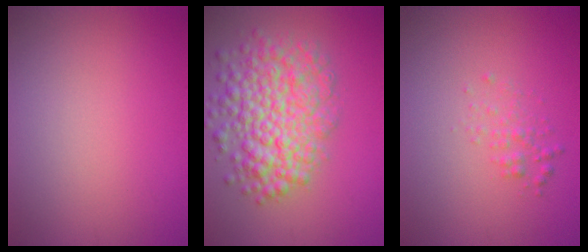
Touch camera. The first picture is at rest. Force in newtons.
{"total": 7.3, "press": 7.3, "slide": 0.3}
{"total": 1.3, "press": 1.3, "slide": 0.0}